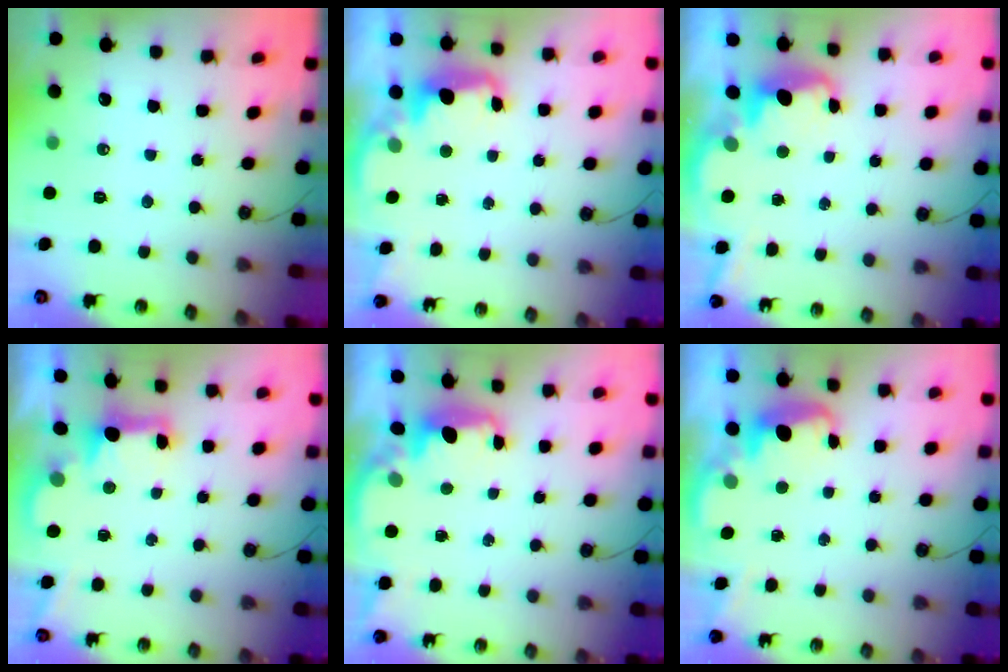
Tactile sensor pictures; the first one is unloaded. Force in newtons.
{"total": 2.1, "press": 2.0, "slide": 0.6}
{"total": 3.9, "press": 3.8, "slide": 0.7}
{"total": 2.4, "press": 2.3, "slide": 0.7}
{"total": 2.2, "press": 2.0, "slide": 0.8}
{"total": 2.5, "press": 2.5, "slide": 0.6}